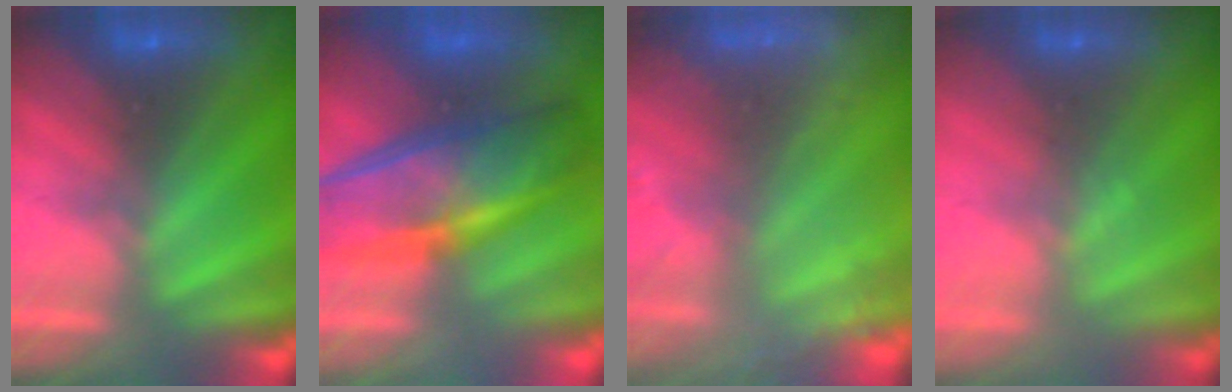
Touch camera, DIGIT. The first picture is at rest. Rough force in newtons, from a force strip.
{"total": 10.3}
{"total": 5.5}
{"total": 2.2}